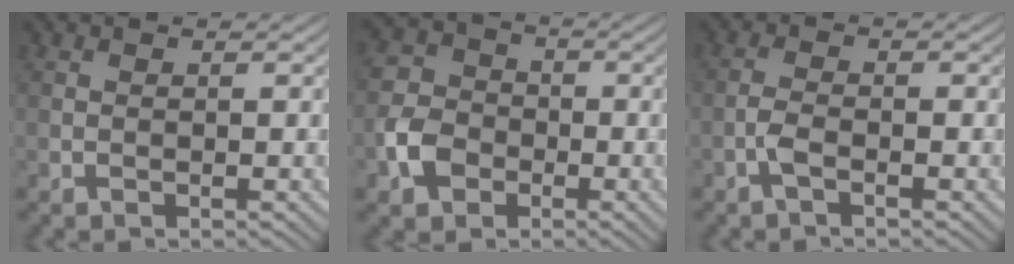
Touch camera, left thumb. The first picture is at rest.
{"total": 6.0, "force": [-2.3, 4.8, 2.7], "torque": [-0.068, -0.001, -0.059]}
{"total": 2.0, "force": [-1.2, 0.4, 1.6], "torque": [-0.037, 0.005, -0.031]}